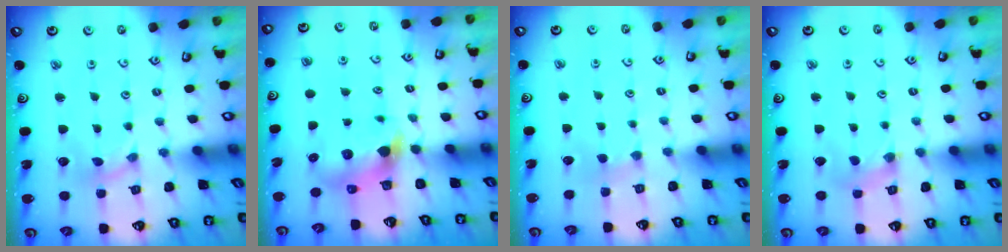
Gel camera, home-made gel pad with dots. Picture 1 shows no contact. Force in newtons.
{"total": 7.1, "press": 7.0, "slide": 0.8}
{"total": 2.0, "press": 2.0, "slide": 0.3}
{"total": 0.9, "press": 0.9, "slide": 0.2}